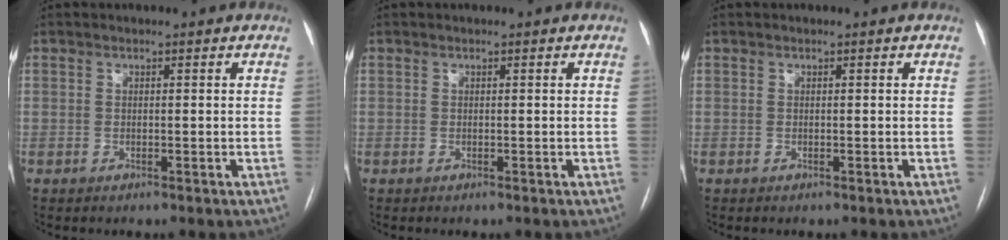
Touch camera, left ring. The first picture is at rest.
{"total": 0.0}
{"total": 0.0}